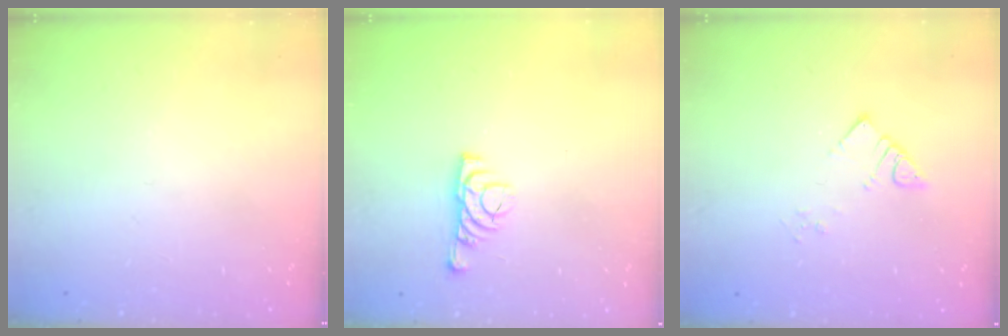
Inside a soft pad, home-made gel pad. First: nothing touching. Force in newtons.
{"total": 5.0, "press": 4.9, "slide": 1.1}
{"total": 3.3, "press": 3.3, "slide": 0.1}